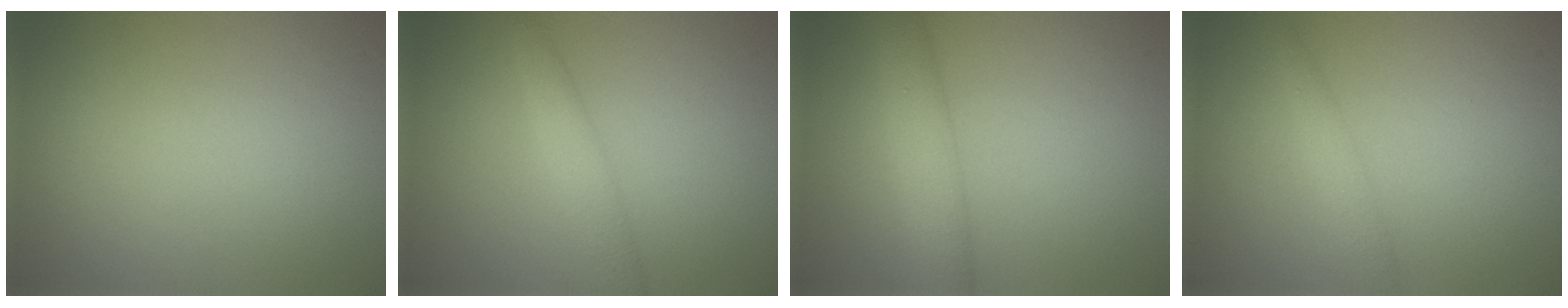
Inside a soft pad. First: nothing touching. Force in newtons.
{"total": 2.3, "press": 2.3, "slide": 0.0}
{"total": 3.7, "press": 3.7, "slide": 0.1}
{"total": 1.6, "press": 1.6, "slide": 0.0}